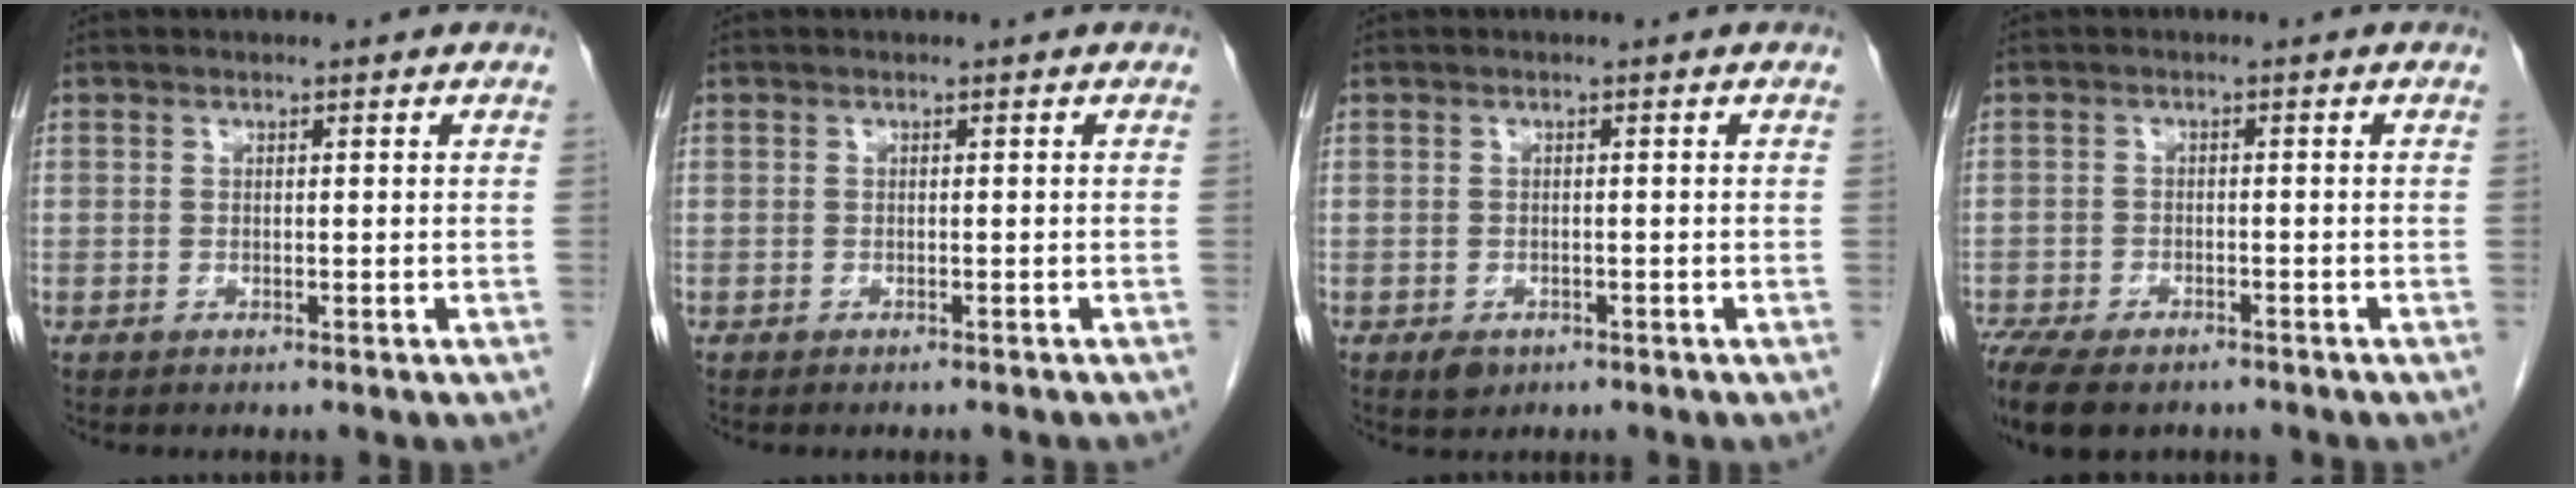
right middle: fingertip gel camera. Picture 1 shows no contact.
{"total": 3.5, "force": [-3.2, 0.5, 1.2], "torque": [-0.021, -0.007, -0.037]}
{"total": 1.9, "force": [-1.1, 1.3, 0.9], "torque": [-0.015, 0.000, -0.008]}
{"total": 11.6, "force": [-8.6, 5.0, 6.0], "torque": [-0.134, -0.010, -0.127]}